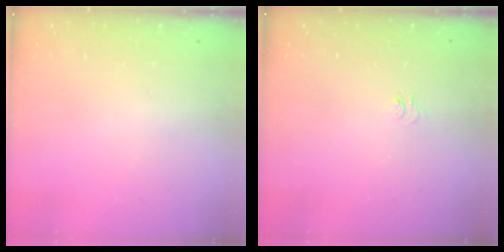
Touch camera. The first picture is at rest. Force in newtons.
{"total": 4.0, "press": 4.0, "slide": 0.4}